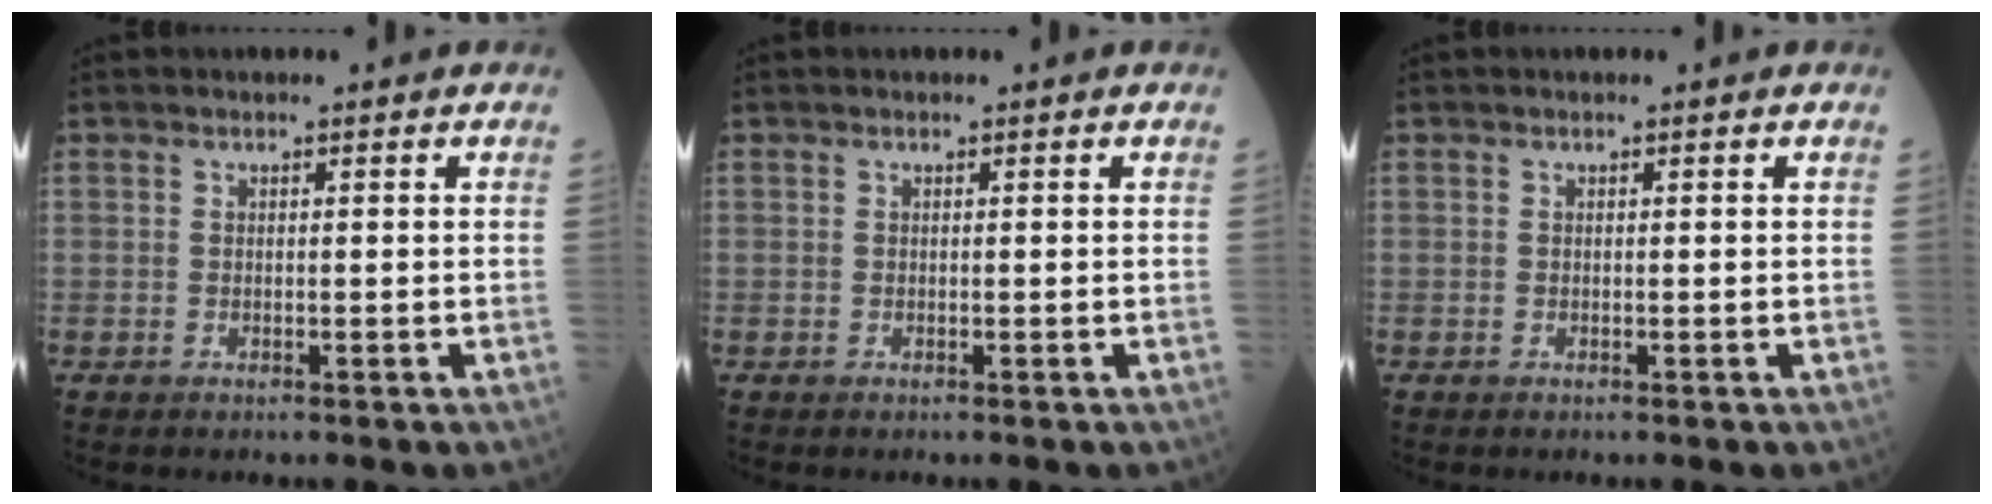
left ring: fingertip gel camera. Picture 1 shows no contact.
{"total": 0.0}
{"total": 0.0}